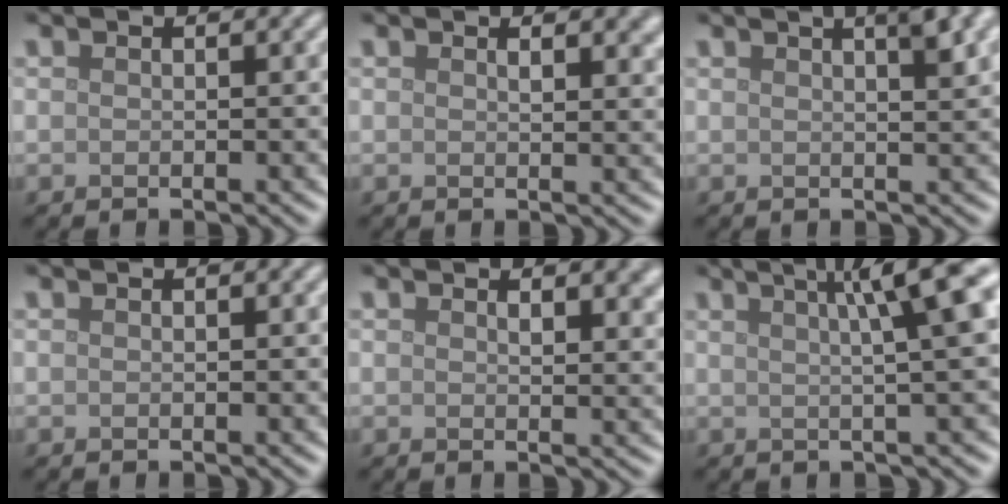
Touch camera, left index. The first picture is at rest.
{"total": 1.9, "force": [1.0, 0.7, 1.4], "torque": [-0.015, -0.002, 0.019]}
{"total": 5.0, "force": [2.6, 1.7, 3.9], "torque": [-0.026, 0.025, 0.012]}
{"total": 0.0}
{"total": 2.4, "force": [1.3, 1.0, 1.7], "torque": [-0.020, -0.003, 0.023]}
{"total": 9.0, "force": [3.3, 2.4, 8.0], "torque": [-0.056, 0.046, 0.019]}